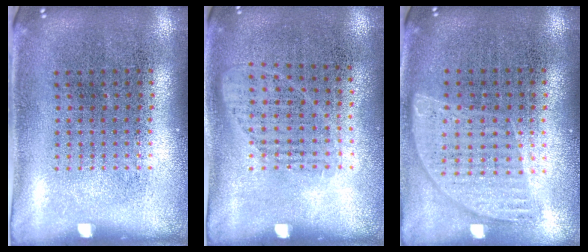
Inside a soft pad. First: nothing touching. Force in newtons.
{"total": 0.9, "press": 0.8, "slide": 0.5}
{"total": 0.8, "press": 0.8, "slide": 0.2}